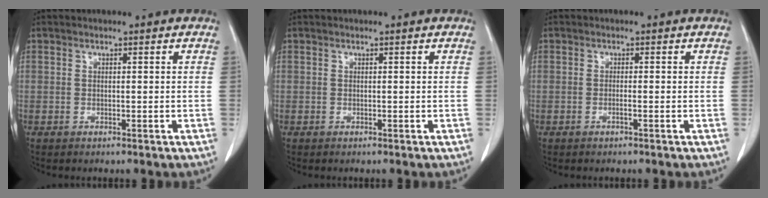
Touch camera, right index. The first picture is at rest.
{"total": 0.0}
{"total": 0.7, "force": [-0.3, -0.1, 0.6], "torque": [-0.014, 0.000, -0.005]}